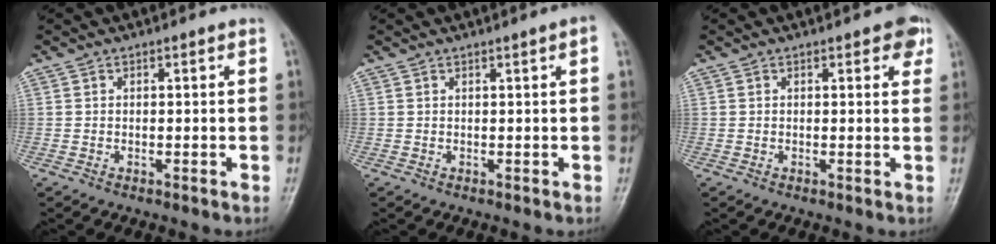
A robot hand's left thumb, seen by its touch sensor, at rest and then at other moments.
{"total": 1.8, "force": [0.7, -0.2, 1.6], "torque": [-0.027, 0.003, 0.009]}
{"total": 3.6, "force": [1.8, 1.6, 2.7], "torque": [-0.015, -0.002, 0.012]}